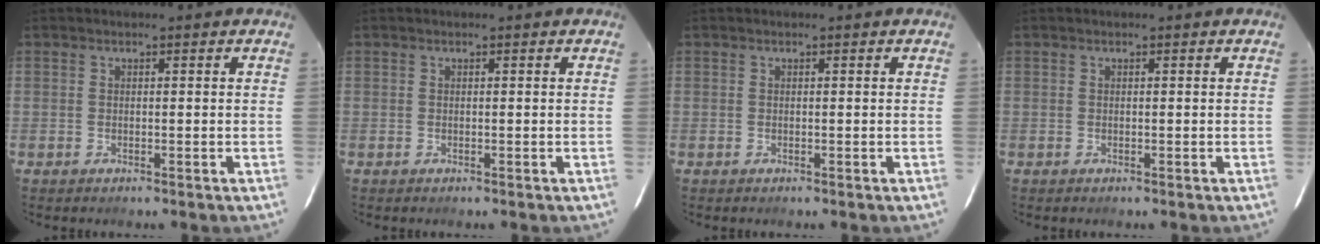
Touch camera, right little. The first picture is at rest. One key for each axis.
{"total": 0.0}
{"total": 0.0}
{"total": 0.0}